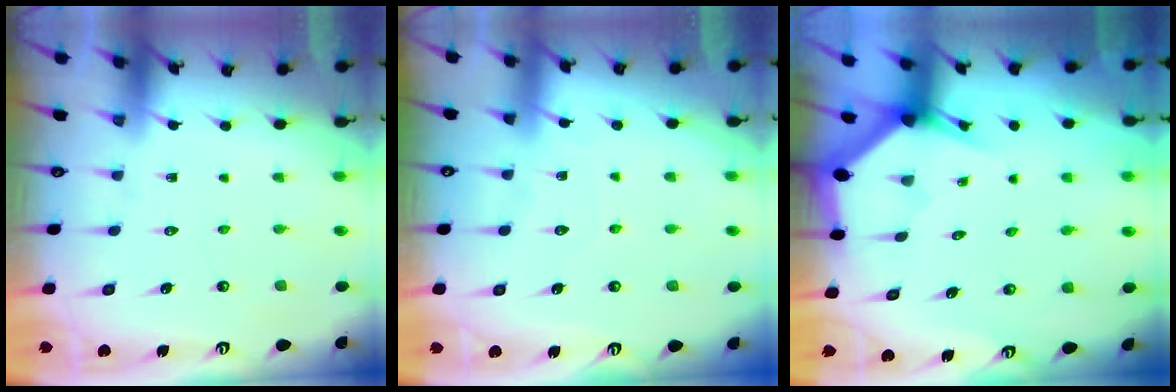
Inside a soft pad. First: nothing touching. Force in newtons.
{"total": 4.4, "press": 4.4, "slide": 0.5}
{"total": 2.8, "press": 2.8, "slide": 0.2}